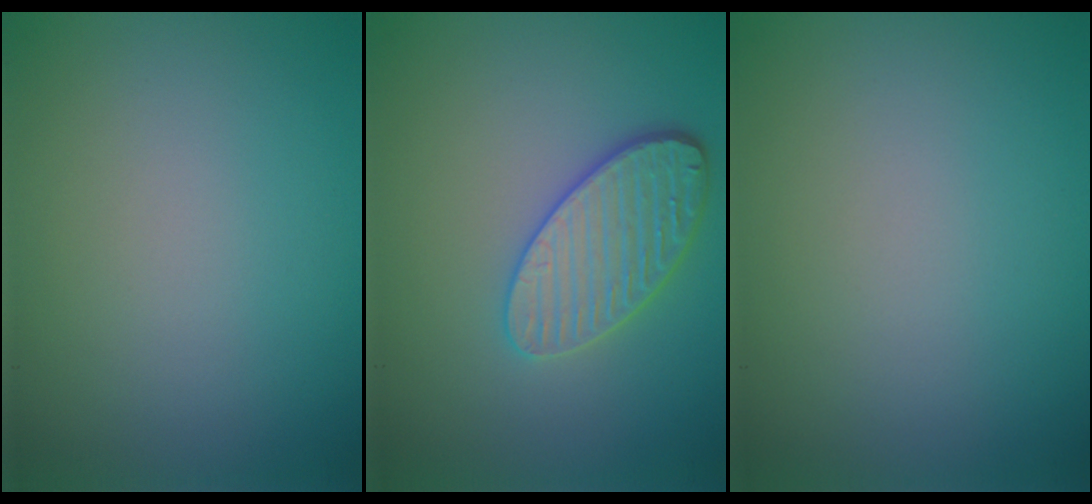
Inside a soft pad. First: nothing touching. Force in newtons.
{"total": 4.0, "press": 3.6, "slide": 1.7}
{"total": 0.0}